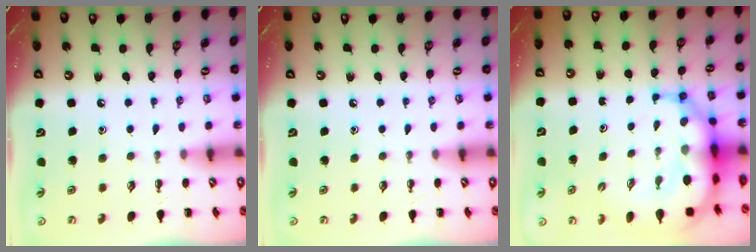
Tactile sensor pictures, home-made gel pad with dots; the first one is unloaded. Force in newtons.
{"total": 0.0}
{"total": 12.7, "press": 12.2, "slide": 3.7}